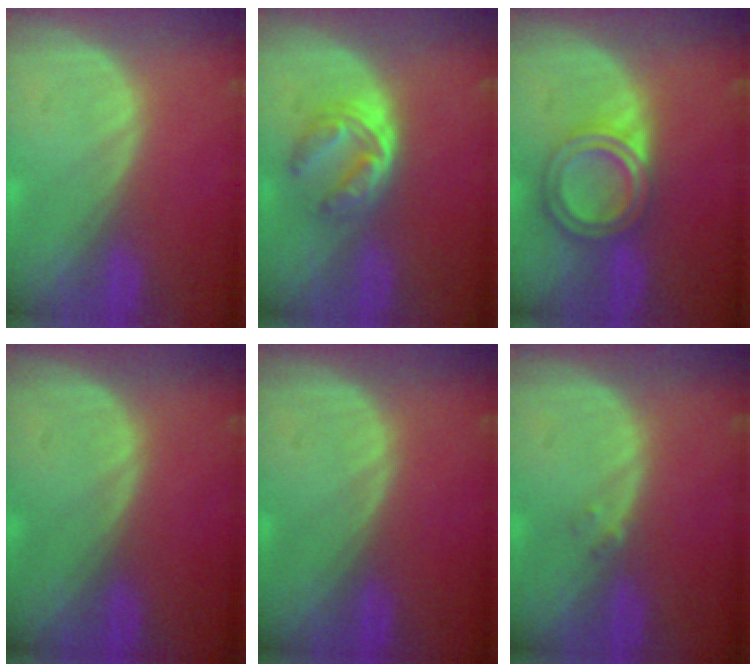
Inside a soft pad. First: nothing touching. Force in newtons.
{"total": 6.0, "press": 5.0, "slide": 3.3}
{"total": 6.6, "press": 5.8, "slide": 3.1}
{"total": 0.0}
{"total": 0.0}
{"total": 0.9, "press": 0.9, "slide": 0.2}